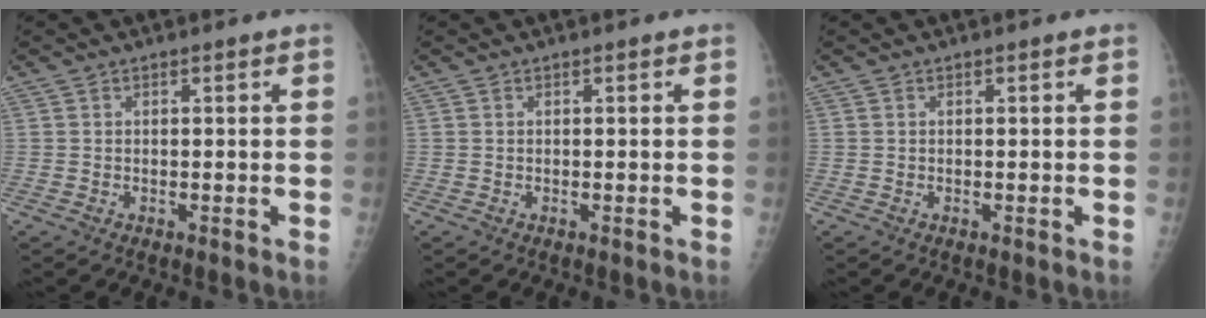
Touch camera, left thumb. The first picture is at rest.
{"total": 0.0}
{"total": 0.0}